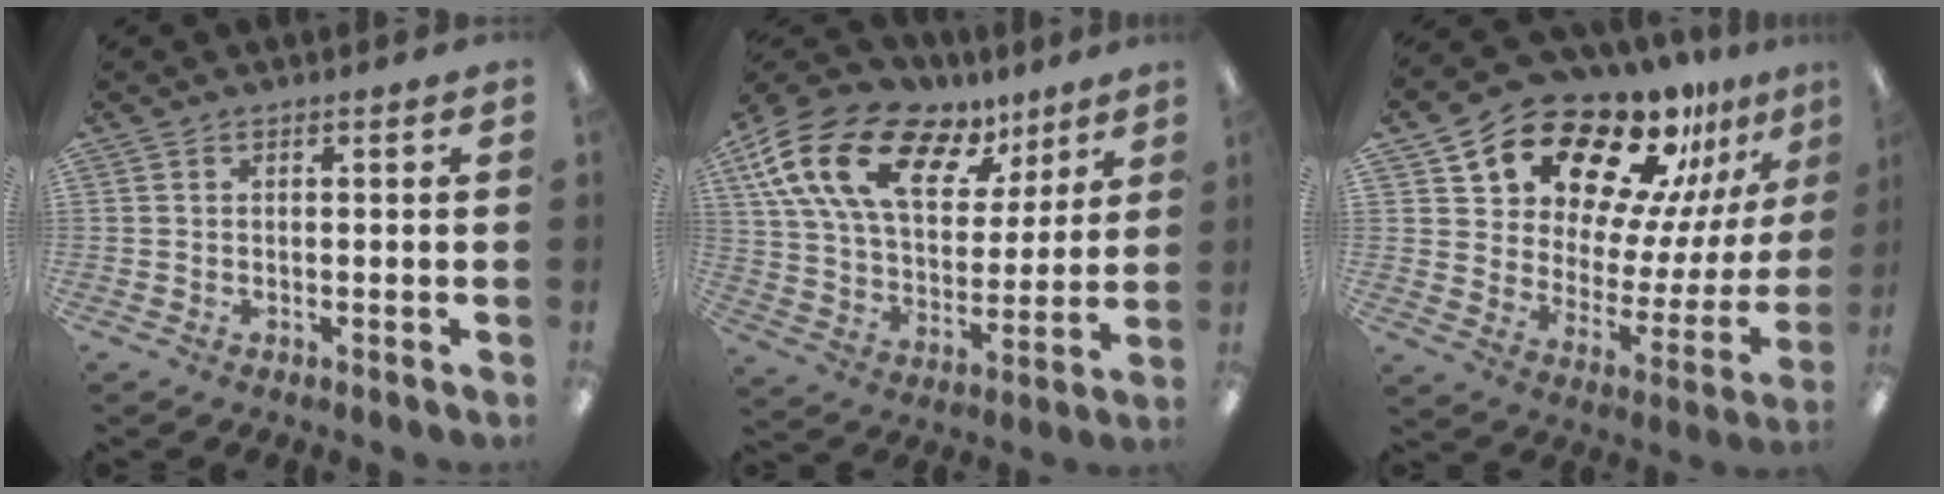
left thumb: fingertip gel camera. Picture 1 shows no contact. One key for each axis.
{"total": 21.4, "fx": 11.6, "fy": 11.6, "fz": 13.7, "tx": -0.268, "ty": -0.047, "tz": 0.209}
{"total": 19.0, "fx": 15.2, "fy": 8.6, "fz": 7.3, "tx": -0.127, "ty": -0.116, "tz": 0.264}